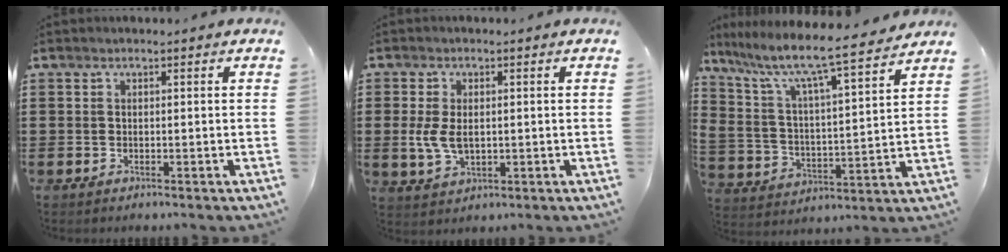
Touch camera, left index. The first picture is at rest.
{"total": 4.8, "force": [0.0, 2.9, 3.9], "torque": [-0.097, 0.000, -0.006]}
{"total": 8.2, "force": [6.5, 1.6, 4.7], "torque": [-0.118, -0.050, 0.105]}